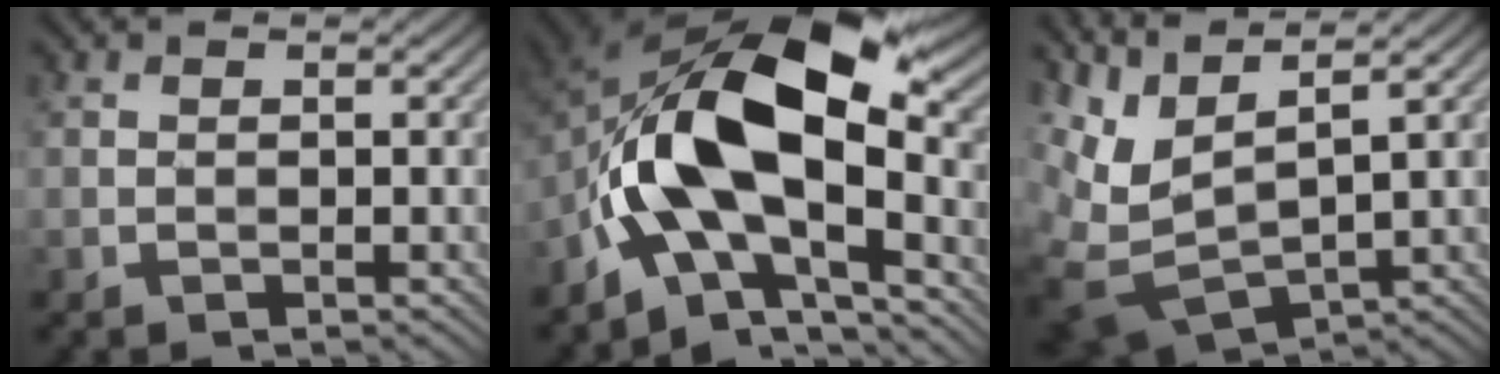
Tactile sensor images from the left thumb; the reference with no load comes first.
{"total": 14.4, "force": [-2.8, 7.2, 12.2], "torque": [-0.205, 0.008, -0.061]}
{"total": 8.2, "force": [4.5, 2.8, 6.3], "torque": [-0.175, -0.001, 0.096]}